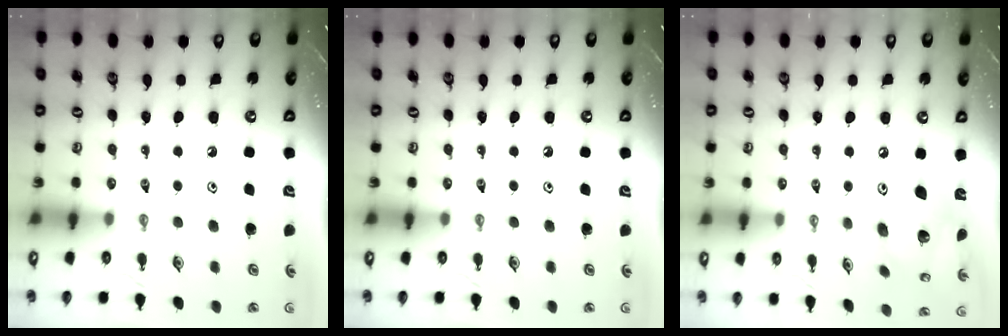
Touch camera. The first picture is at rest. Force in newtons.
{"total": 0.0}
{"total": 13.8, "press": 13.6, "slide": 1.8}